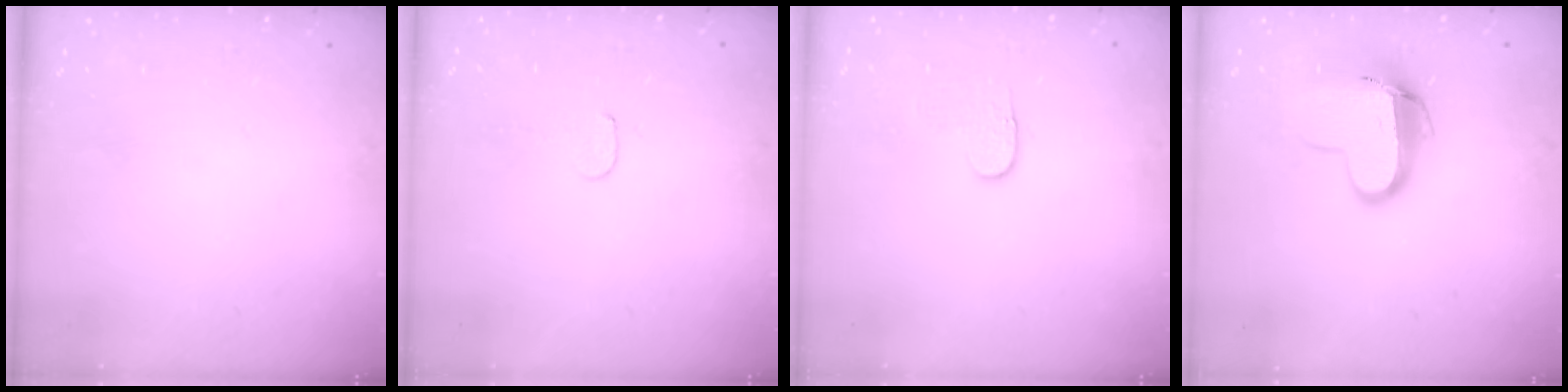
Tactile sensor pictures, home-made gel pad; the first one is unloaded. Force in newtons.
{"total": 4.1, "press": 4.1, "slide": 0.4}
{"total": 3.6, "press": 3.6, "slide": 0.4}
{"total": 11.6, "press": 11.5, "slide": 1.2}